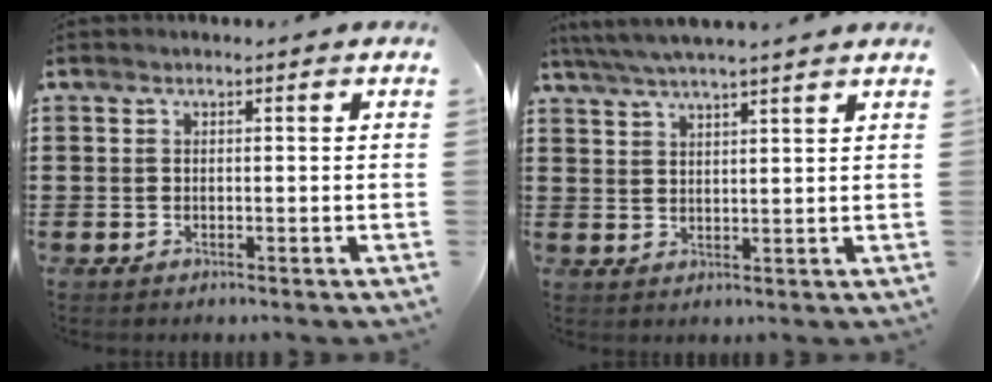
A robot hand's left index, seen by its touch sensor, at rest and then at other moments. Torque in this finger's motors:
{"motor_torque": [1.08, -1.06, 0.61, 0.21]}